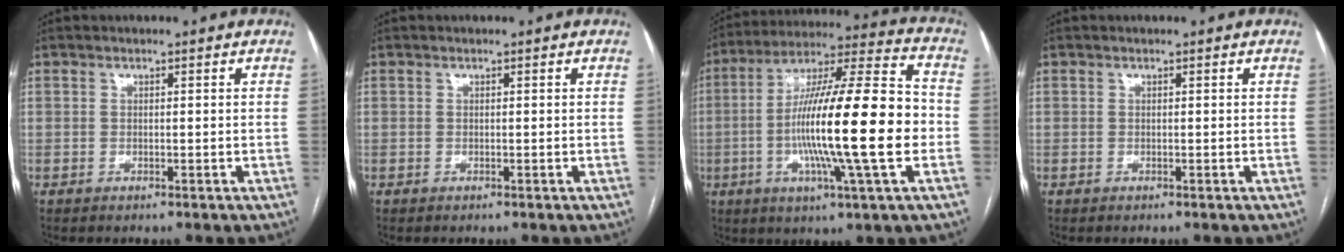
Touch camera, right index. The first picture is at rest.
{"total": 0.0}
{"total": 21.3, "force": [-3.2, 0.9, 21.1], "torque": [-0.362, 0.000, -0.061]}
{"total": 0.0}